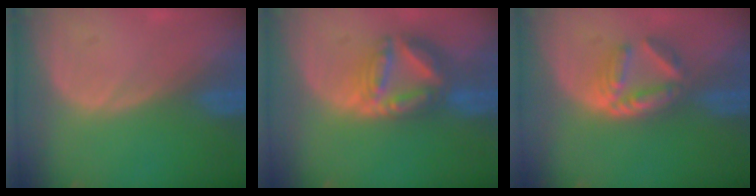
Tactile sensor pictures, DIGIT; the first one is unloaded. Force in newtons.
{"total": 8.2, "press": 7.1, "slide": 4.1}
{"total": 6.1, "press": 5.3, "slide": 3.1}